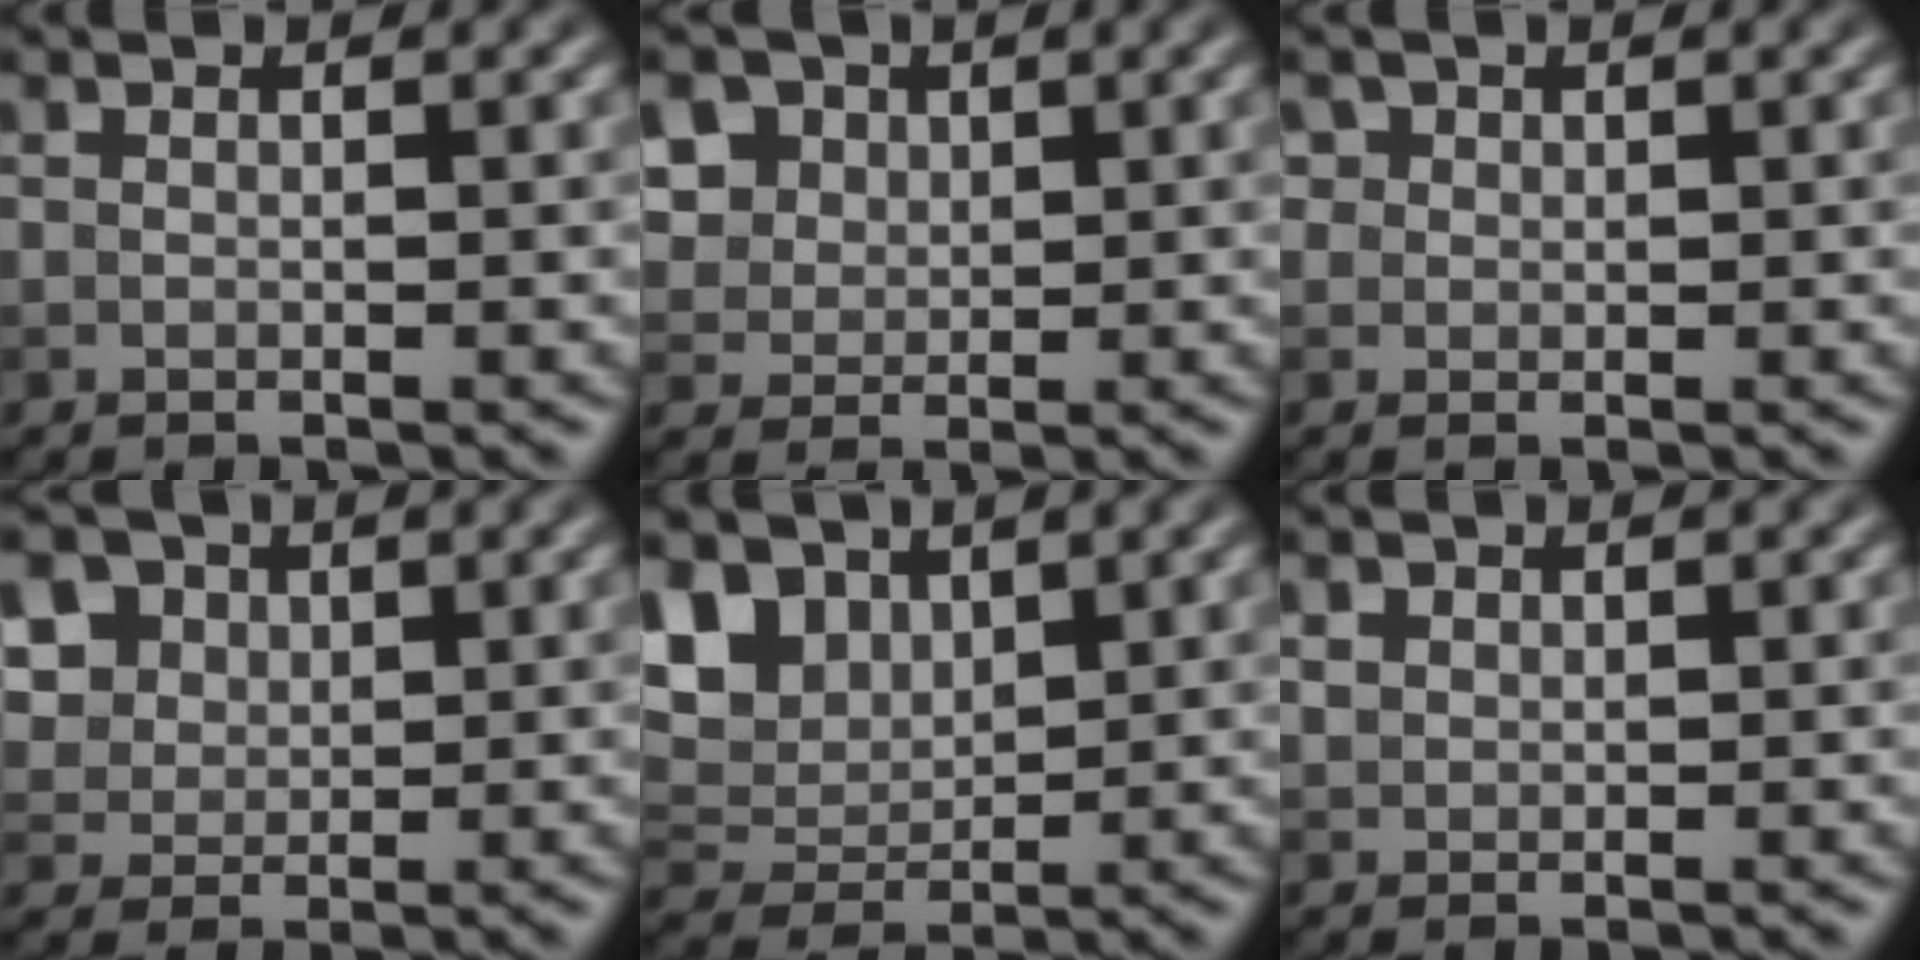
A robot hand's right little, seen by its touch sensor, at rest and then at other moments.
{"total": 9.8, "force": [4.8, 7.4, 4.3], "torque": [-0.108, 0.026, 0.075]}
{"total": 2.3, "force": [1.3, 1.8, 0.8], "torque": [-0.025, -0.001, 0.026]}
{"total": 10.8, "force": [5.2, 8.2, 4.7], "torque": [-0.125, 0.027, 0.083]}
{"total": 7.4, "force": [3.8, 4.9, 4.1], "torque": [-0.110, 0.011, 0.071]}
{"total": 1.0, "force": [0.5, 0.9, 0.2], "torque": [-0.003, -0.001, 0.012]}